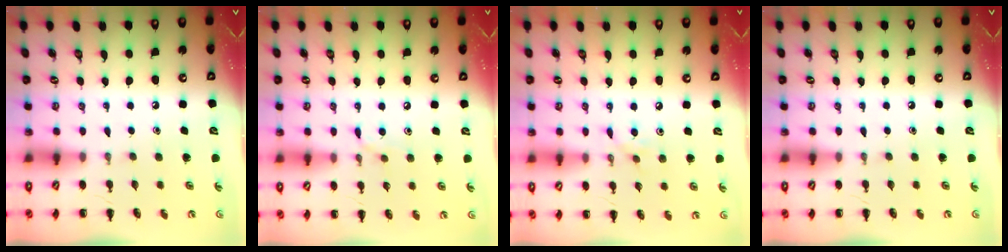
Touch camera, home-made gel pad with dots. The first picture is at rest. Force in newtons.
{"total": 5.1, "press": 4.9, "slide": 1.6}
{"total": 3.8, "press": 3.5, "slide": 1.3}
{"total": 0.0}